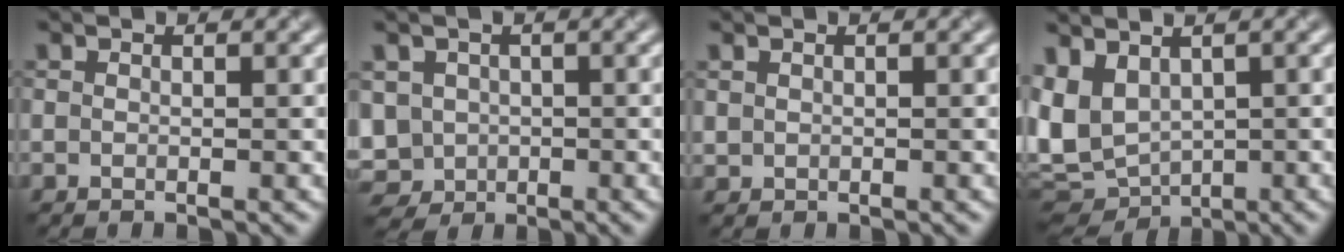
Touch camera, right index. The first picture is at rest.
{"total": 4.2, "force": [-0.6, 3.7, 1.9], "torque": [-0.045, -0.002, -0.007]}
{"total": 0.5, "force": [0.3, 0.4, 0.1], "torque": [0.001, -0.001, 0.010]}
{"total": 7.1, "force": [-0.1, 4.8, 5.3], "torque": [-0.121, -0.008, 0.009]}